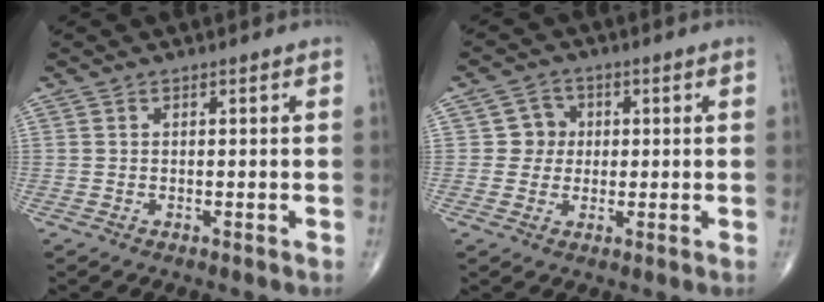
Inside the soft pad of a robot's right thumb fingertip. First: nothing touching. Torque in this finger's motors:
{"motor_torque": [-0.60, -0.09, -0.25, 0.16, 0.02]}